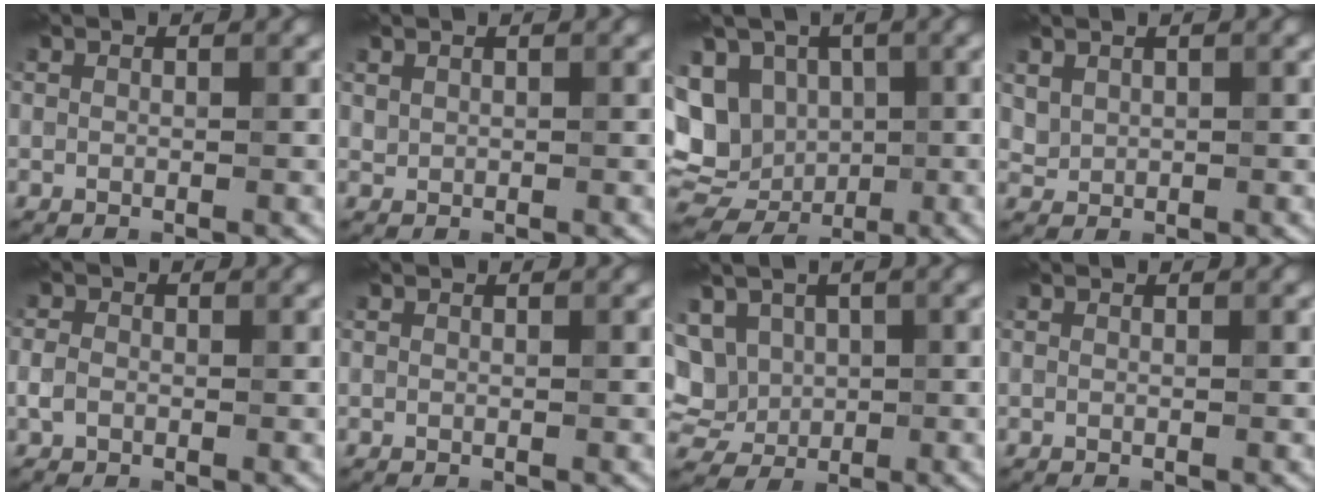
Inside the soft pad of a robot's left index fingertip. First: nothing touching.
{"total": 0.6, "force": [0.4, 0.5, 0.1], "torque": [-0.003, -0.003, 0.011]}
{"total": 12.1, "force": [-0.4, 10.3, 6.4], "torque": [-0.123, 0.004, -0.025]}
{"total": 1.3, "force": [0.7, 1.0, 0.5], "torque": [-0.012, -0.004, 0.019]}
{"total": 1.6, "force": [-0.6, 1.2, 0.8], "torque": [-0.013, -0.002, -0.018]}
{"total": 0.0}
{"total": 8.2, "force": [1.2, 6.7, 4.5], "torque": [-0.104, 0.025, 0.007]}
{"total": 0.0}